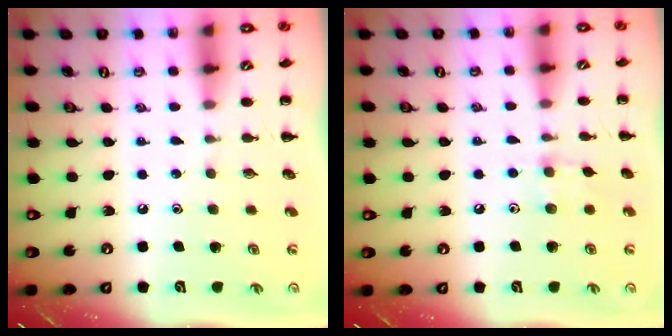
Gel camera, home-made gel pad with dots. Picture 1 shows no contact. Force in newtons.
{"total": 4.2, "press": 4.0, "slide": 1.1}